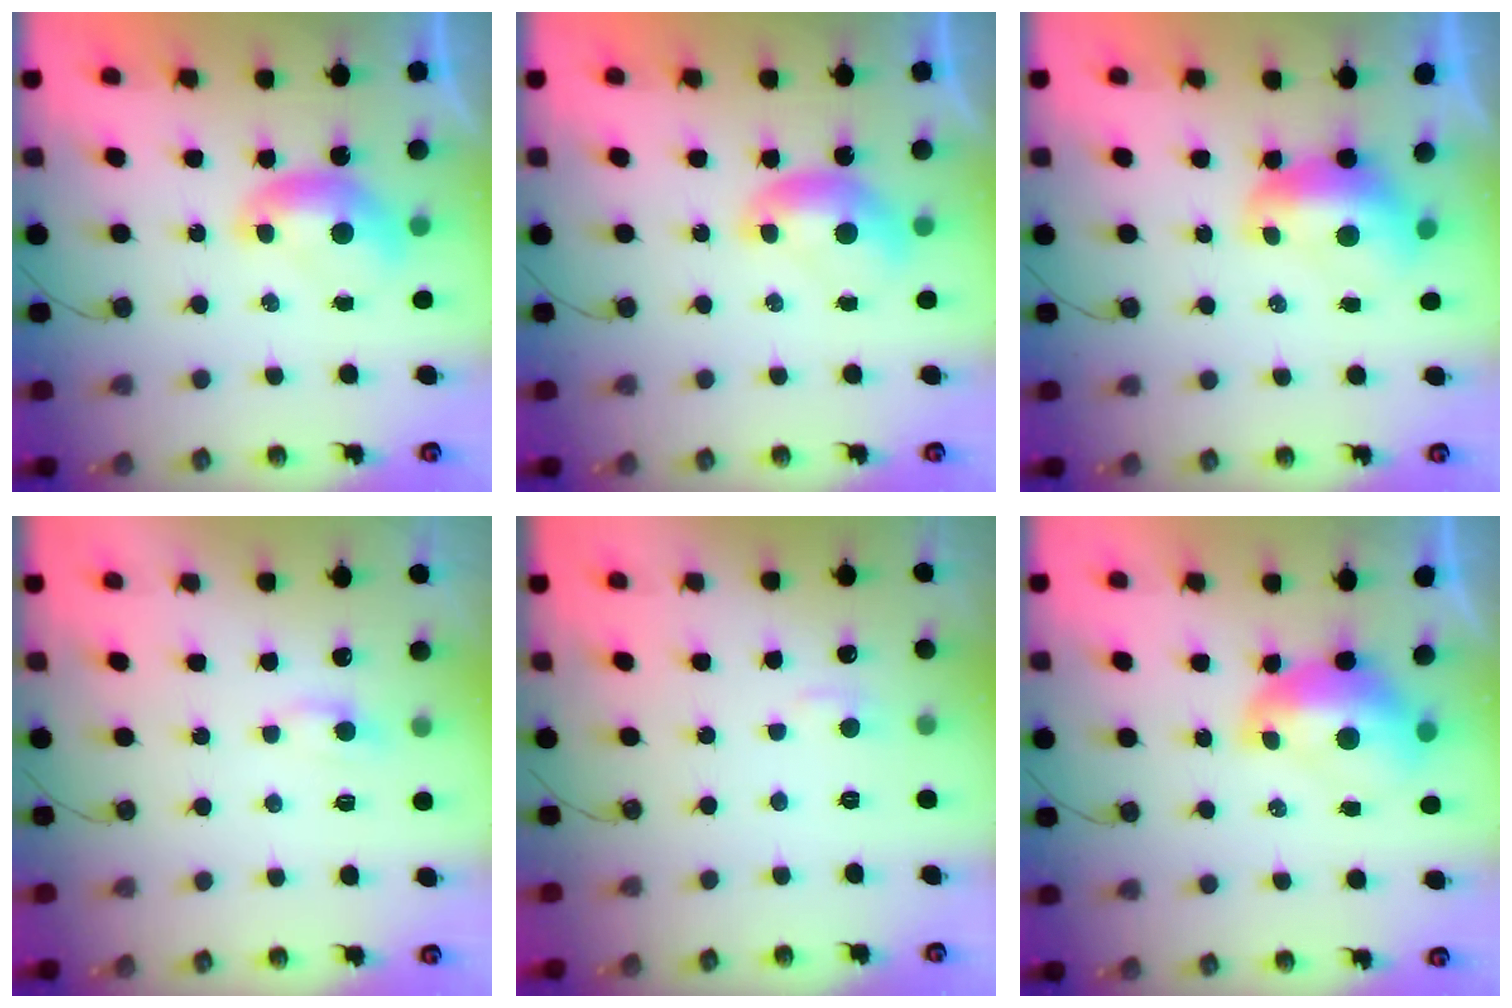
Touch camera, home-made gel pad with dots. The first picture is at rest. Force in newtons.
{"total": 0.0}
{"total": 1.7, "press": 1.5, "slide": 0.8}
{"total": 1.5, "press": 1.4, "slide": 0.4}
{"total": 1.7, "press": 1.6, "slide": 0.6}
{"total": 2.8, "press": 2.7, "slide": 0.7}